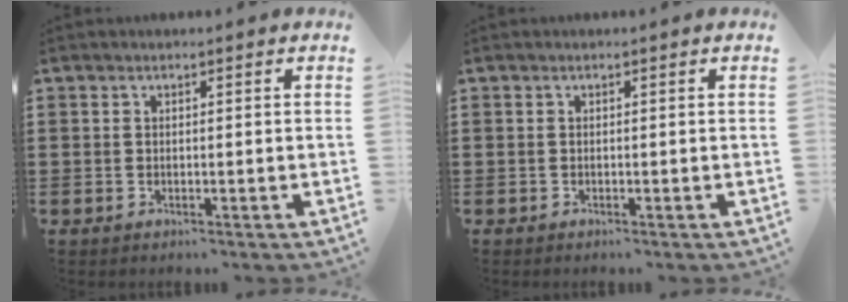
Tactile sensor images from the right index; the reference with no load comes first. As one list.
[{"total": 0.0}]